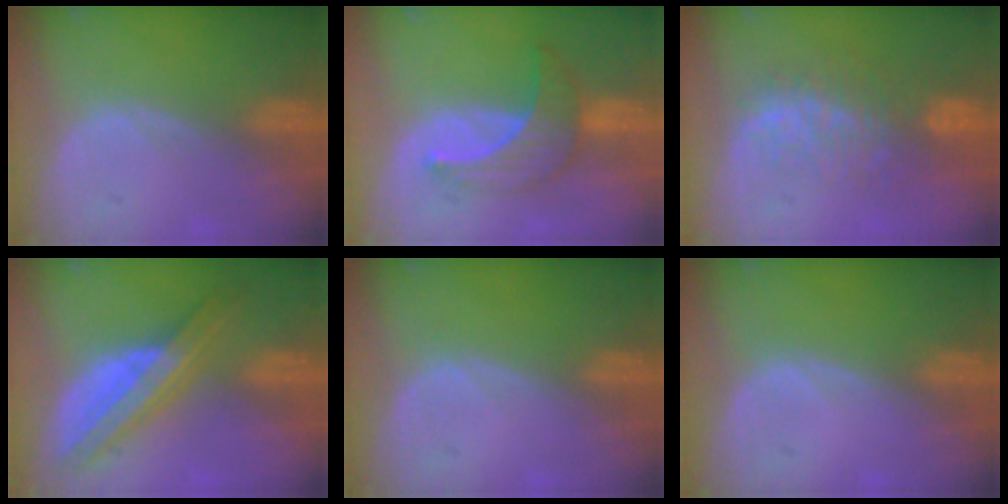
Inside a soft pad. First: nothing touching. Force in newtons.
{"total": 7.3, "press": 6.7, "slide": 3.0}
{"total": 9.4, "press": 8.1, "slide": 4.7}
{"total": 8.6, "press": 8.6, "slide": 0.5}
{"total": 0.0}
{"total": 0.0}